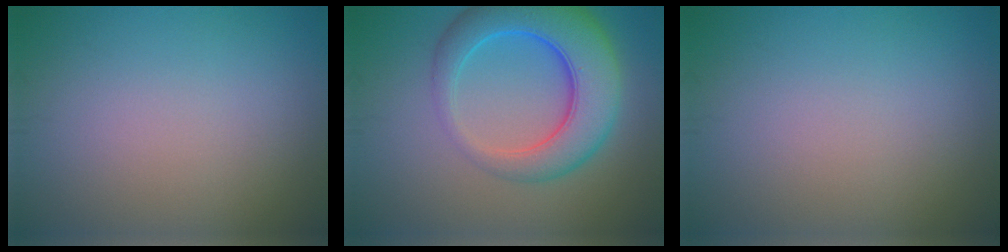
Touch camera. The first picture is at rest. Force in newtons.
{"total": 8.0, "press": 8.0, "slide": 0.3}
{"total": 0.0}